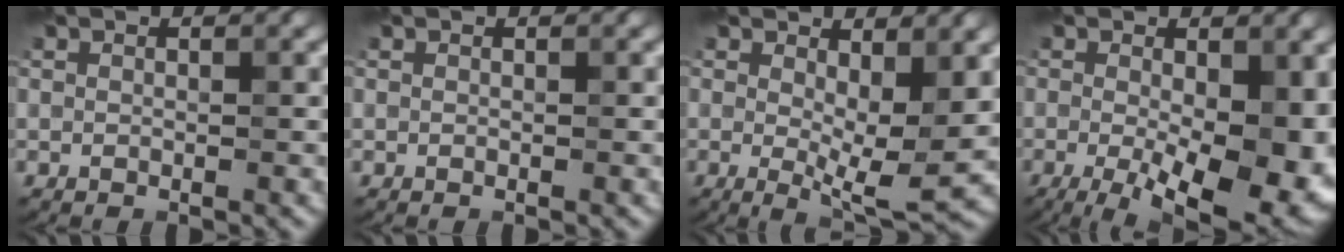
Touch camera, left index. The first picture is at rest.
{"total": 0.0}
{"total": 4.6, "force": [0.1, 1.5, 4.4], "torque": [-0.079, -0.010, 0.006]}
{"total": 11.9, "force": [-3.9, 4.9, 10.1], "torque": [-0.141, -0.024, -0.055]}